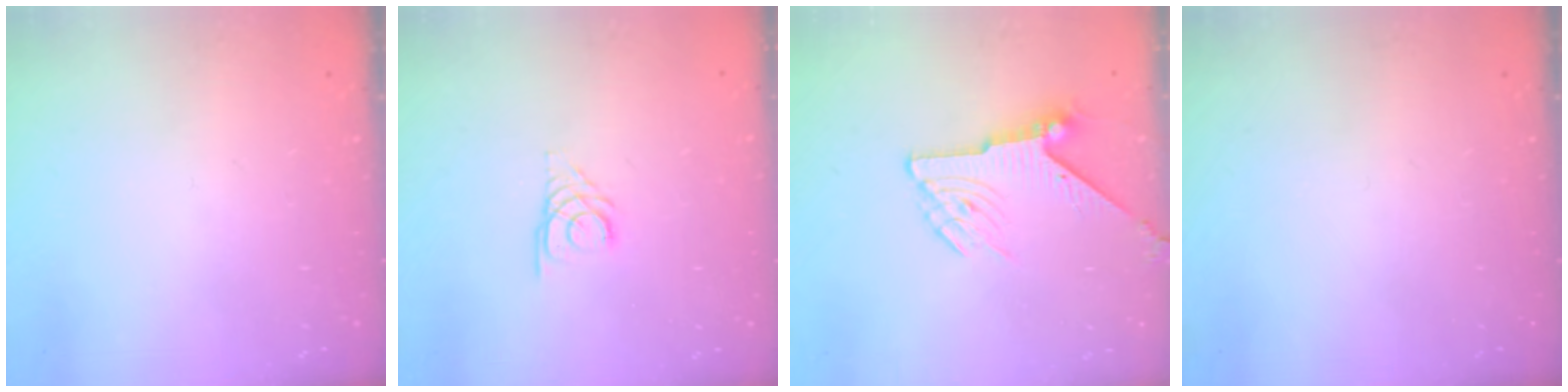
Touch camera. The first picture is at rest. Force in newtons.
{"total": 2.7, "press": 2.7, "slide": 0.3}
{"total": 7.4, "press": 7.4, "slide": 0.1}
{"total": 0.0}